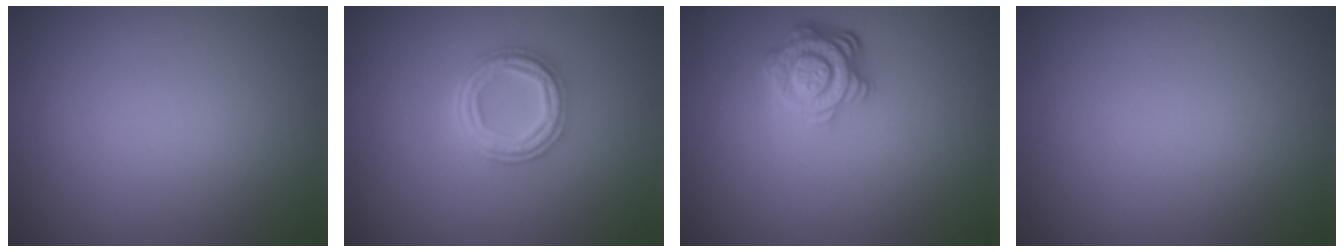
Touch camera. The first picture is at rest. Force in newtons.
{"total": 4.1, "press": 3.3, "slide": 2.5}
{"total": 4.2, "press": 3.3, "slide": 2.7}
{"total": 0.0}